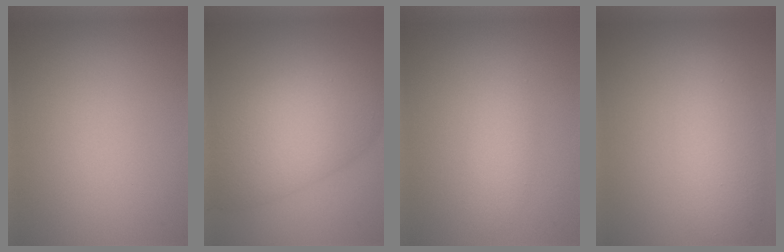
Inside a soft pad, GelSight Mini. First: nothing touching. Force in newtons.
{"total": 9.0, "press": 9.0, "slide": 0.4}
{"total": 2.1, "press": 2.1, "slide": 0.1}
{"total": 4.8, "press": 4.8, "slide": 0.1}